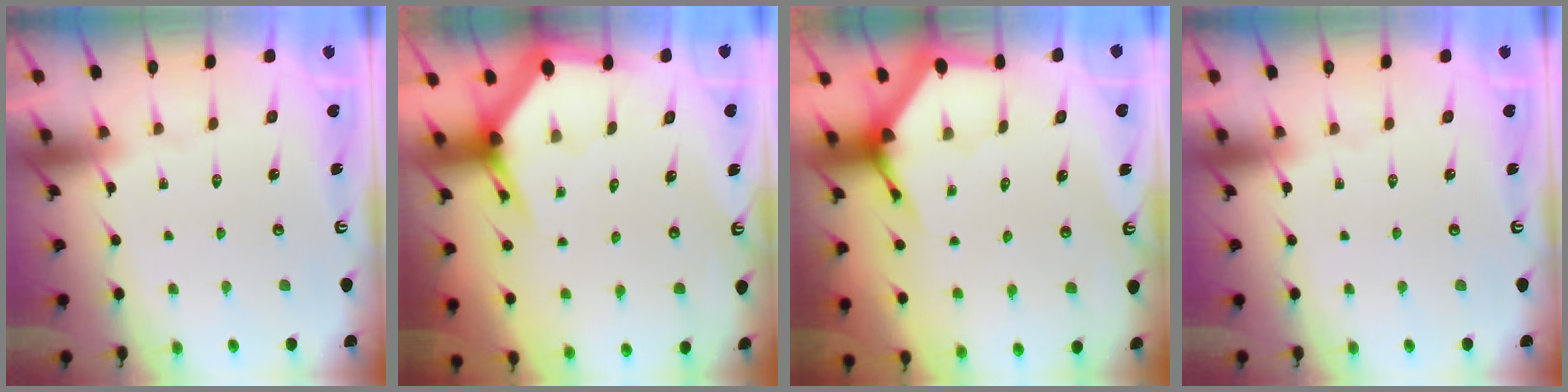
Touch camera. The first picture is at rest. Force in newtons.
{"total": 3.4, "press": 3.3, "slide": 0.5}
{"total": 3.9, "press": 3.8, "slide": 0.4}
{"total": 0.0}